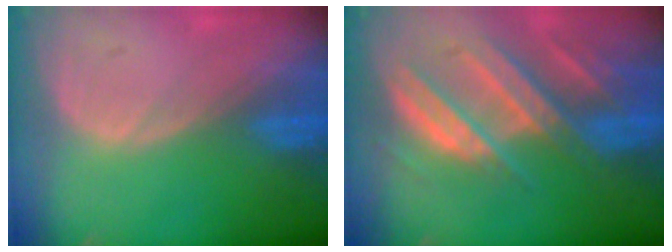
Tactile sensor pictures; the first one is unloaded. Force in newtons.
{"total": 10.1, "press": 9.0, "slide": 4.7}